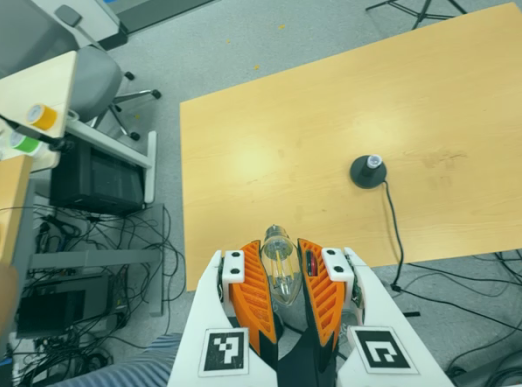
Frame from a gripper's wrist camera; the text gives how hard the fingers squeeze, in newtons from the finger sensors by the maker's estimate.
{"total": 21.4, "left": 24.6, "right": 18.2}